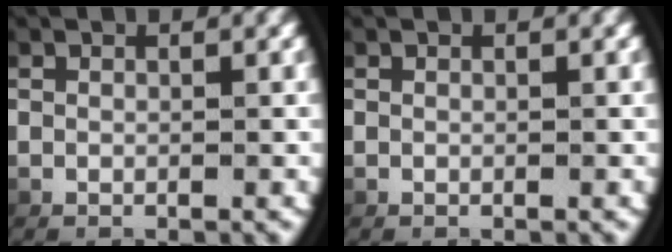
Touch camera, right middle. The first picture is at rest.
{"total": 0.0}